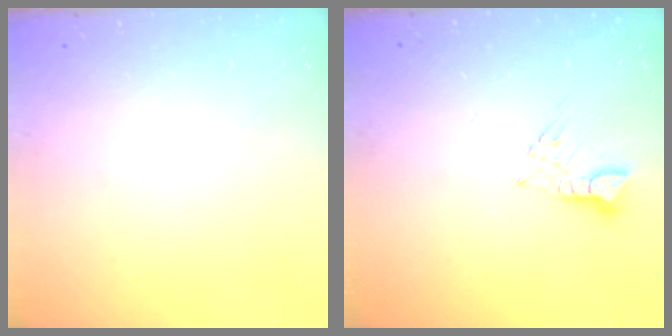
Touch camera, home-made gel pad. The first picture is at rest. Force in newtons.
{"total": 2.5, "press": 2.5, "slide": 0.3}